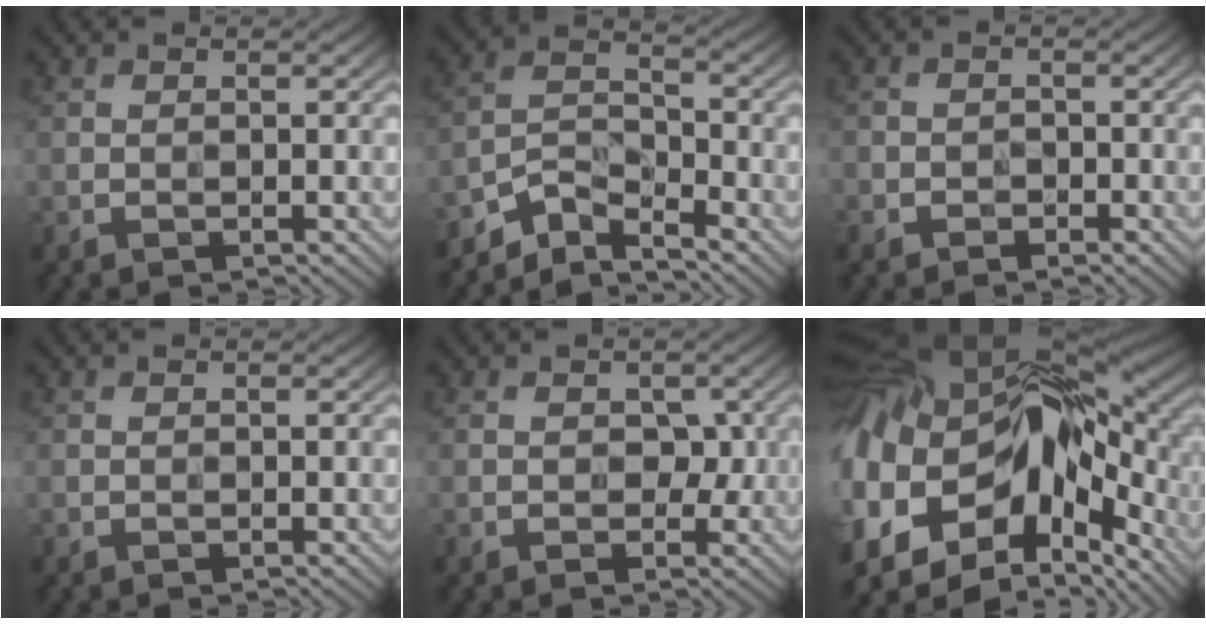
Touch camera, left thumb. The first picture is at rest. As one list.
[{"total": 5.0, "force": [-4.8, 0.9, 1.4], "torque": [-0.024, 0.000, -0.108]}, {"total": 1.4, "force": [-1.1, 0.8, -0.4], "torque": [0.015, -0.001, -0.026]}, {"total": 0.0}, {"total": 2.8, "force": [0.0, 2.0, 2.0], "torque": [-0.019, -0.001, -0.002]}, {"total": 20.1, "force": [-1.4, 11.6, 16.3], "torque": [-0.356, -0.054, 0.006]}]